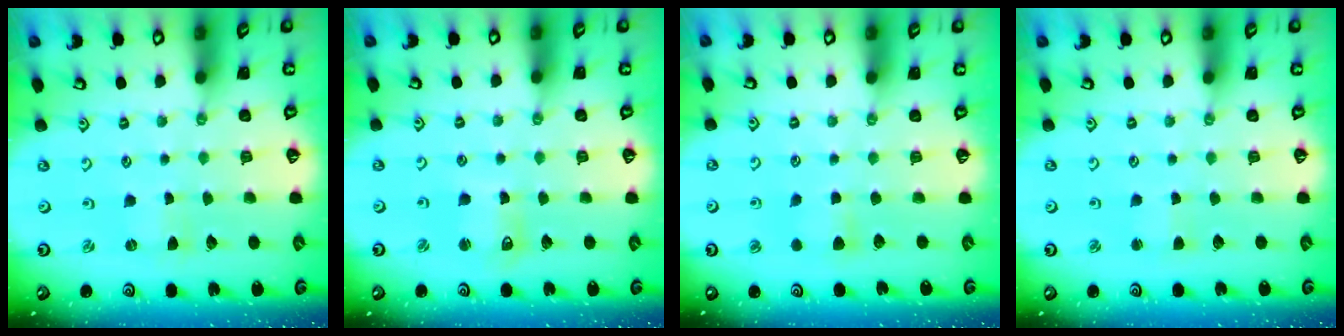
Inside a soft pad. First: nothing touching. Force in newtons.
{"total": 5.4, "press": 5.4, "slide": 0.8}
{"total": 4.5, "press": 4.4, "slide": 0.8}
{"total": 1.9, "press": 1.9, "slide": 0.3}